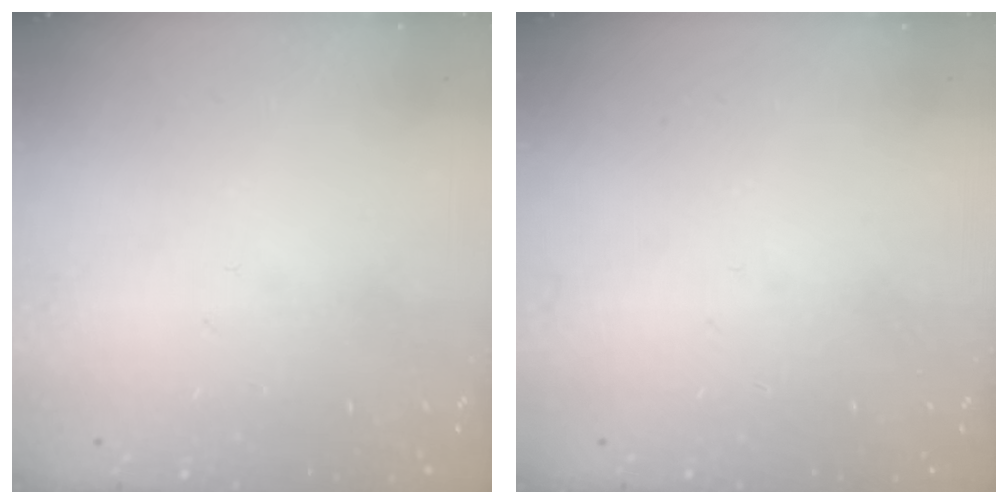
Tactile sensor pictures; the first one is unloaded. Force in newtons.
{"total": 0.0}